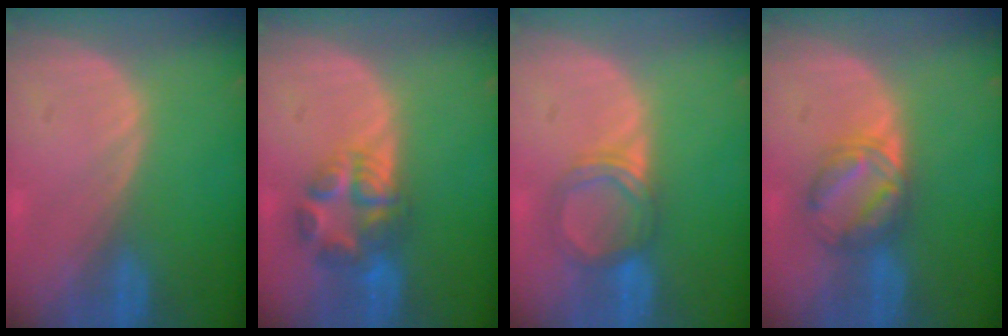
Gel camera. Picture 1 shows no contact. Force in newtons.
{"total": 6.7, "press": 6.4, "slide": 1.8}
{"total": 4.7, "press": 4.4, "slide": 1.7}
{"total": 5.8, "press": 5.6, "slide": 1.2}